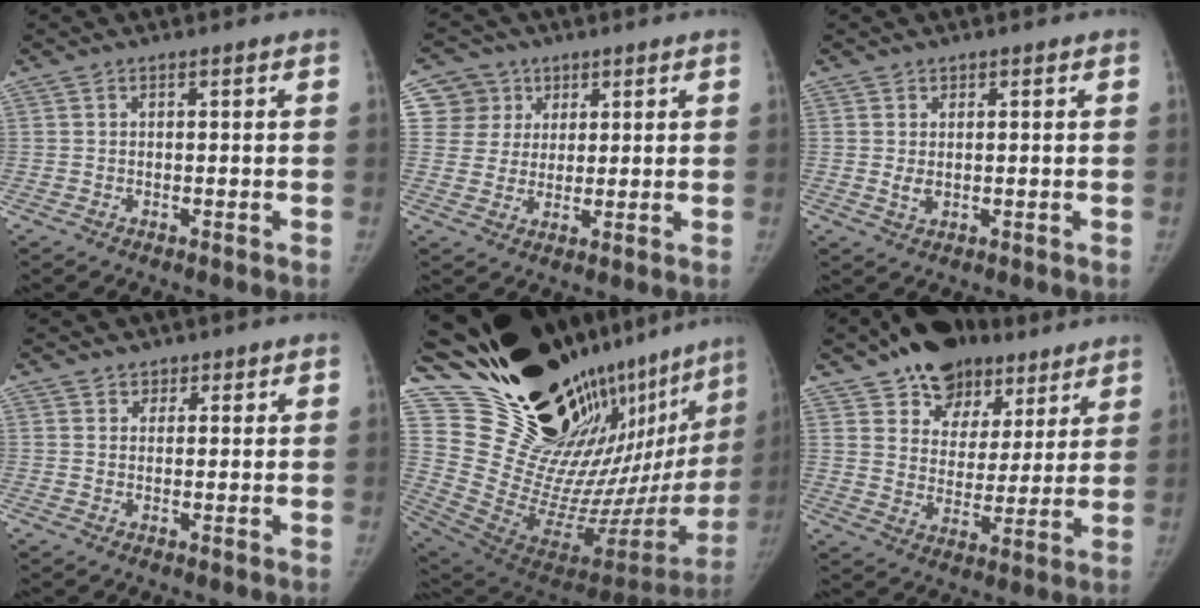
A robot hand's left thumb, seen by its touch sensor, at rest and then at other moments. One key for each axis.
{"total": 7.3, "fx": 3.1, "fy": 6.6, "fz": 0.0, "tx": 0.037, "ty": -0.011, "tz": 0.057}
{"total": 1.6, "fx": 0.5, "fy": 1.0, "fz": 1.2, "tx": -0.022, "ty": -0.007, "tz": 0.016}
{"total": 1.7, "fx": 1.3, "fy": 1.1, "fz": -0.1, "tx": 0.019, "ty": -0.007, "tz": 0.017}
{"total": 37.5, "fx": 29.3, "fy": 10.5, "fz": 21.0, "tx": -0.304, "ty": -0.205, "tz": 0.450}
{"total": 16.5, "fx": 11.3, "fy": 10.5, "fz": 5.9, "tx": -0.038, "ty": -0.040, "tz": 0.178}